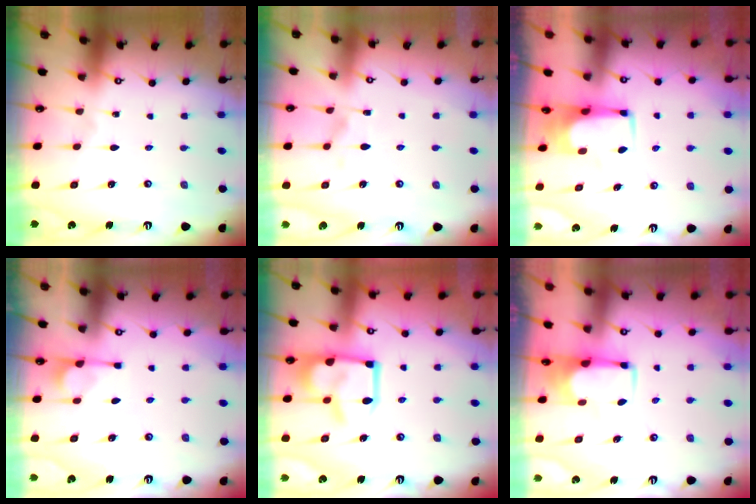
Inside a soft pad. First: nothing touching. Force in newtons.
{"total": 5.7, "press": 5.6, "slide": 1.2}
{"total": 1.4, "press": 1.4, "slide": 0.1}
{"total": 0.9, "press": 0.1, "slide": 0.9}
{"total": 9.5, "press": 9.4, "slide": 1.4}
{"total": 1.8, "press": 1.6, "slide": 0.8}